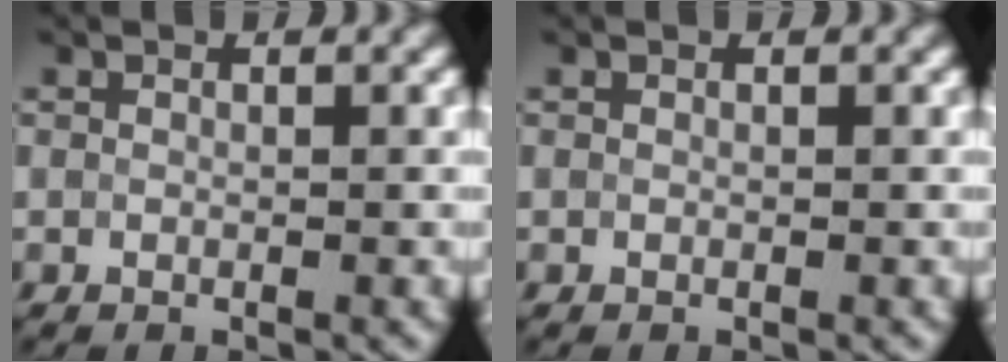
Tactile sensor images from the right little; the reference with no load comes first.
{"total": 0.0}